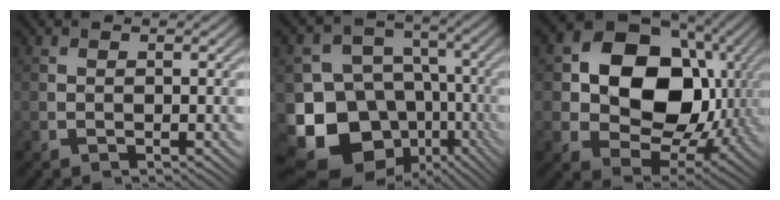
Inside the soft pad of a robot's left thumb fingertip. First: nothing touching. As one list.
[{"total": 16.7, "force": [-6.9, 13.5, 7.1], "torque": [-0.182, -0.030, -0.108]}, {"total": 16.2, "force": [2.2, 12.3, 10.4], "torque": [-0.176, -0.005, 0.039]}]